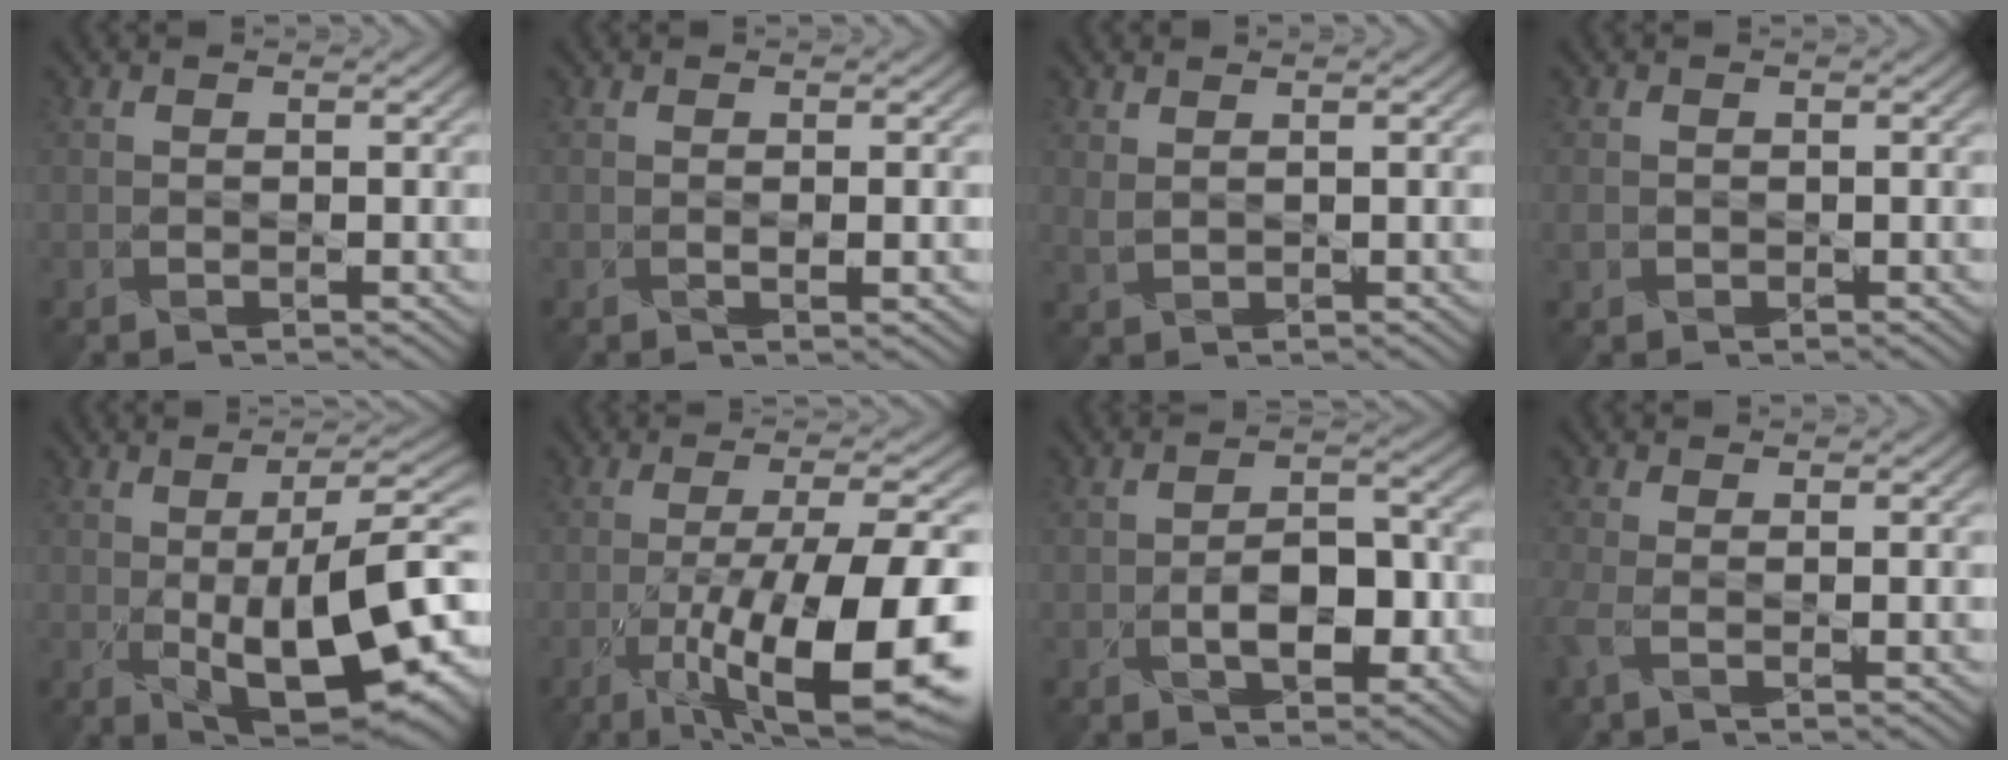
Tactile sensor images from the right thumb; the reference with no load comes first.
{"total": 1.5, "force": [-0.2, 0.5, 1.4], "torque": [-0.021, -0.005, -0.001]}
{"total": 1.3, "force": [1.3, 0.2, 0.2], "torque": [-0.013, 0.001, 0.029]}
{"total": 0.8, "force": [0.1, 0.8, -0.2], "torque": [0.005, -0.006, 0.003]}
{"total": 14.4, "force": [-2.7, 5.9, 12.8], "torque": [-0.192, -0.023, -0.030]}
{"total": 15.6, "force": [-6.0, 4.2, 13.8], "torque": [-0.225, -0.004, -0.092]}
{"total": 5.5, "force": [-1.8, 3.0, 4.3], "torque": [-0.061, 0.006, -0.029]}
{"total": 2.0, "force": [-0.8, 0.2, 1.9], "torque": [-0.052, -0.003, -0.021]}